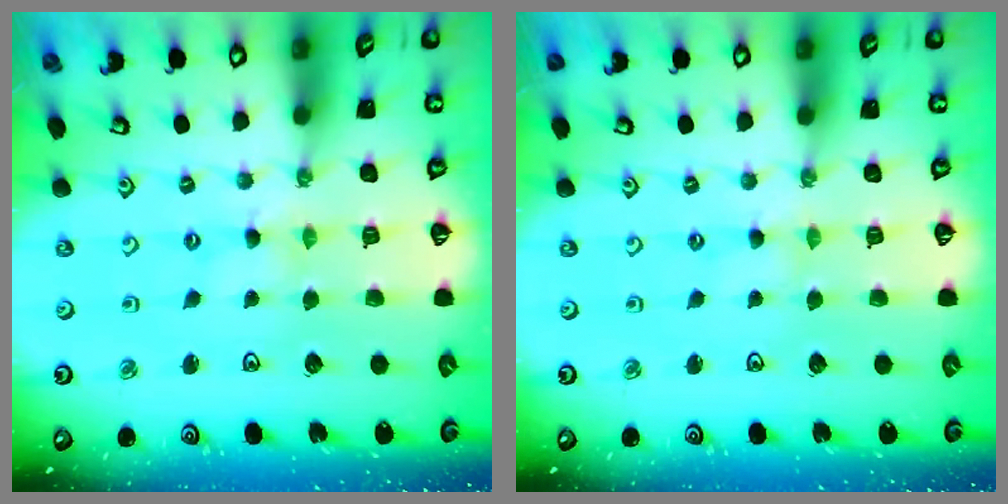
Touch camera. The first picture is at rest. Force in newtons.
{"total": 0.0}